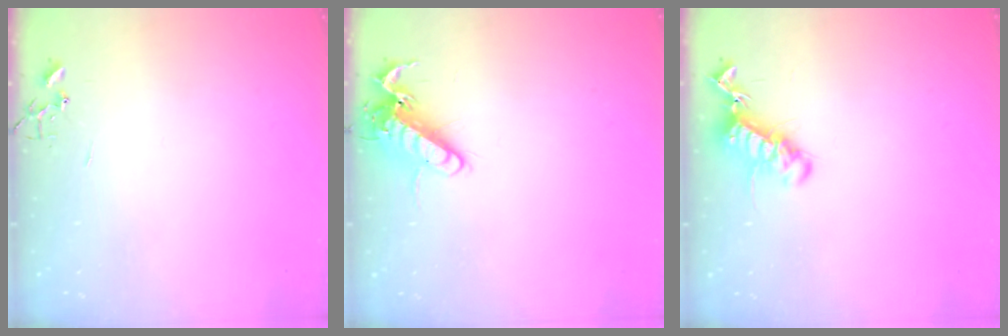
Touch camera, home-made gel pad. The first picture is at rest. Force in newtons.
{"total": 13.5, "press": 13.3, "slide": 1.9}
{"total": 13.3, "press": 13.3, "slide": 0.9}